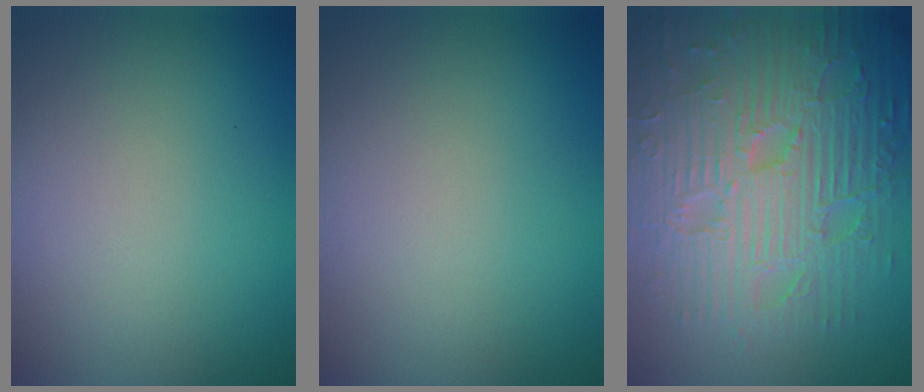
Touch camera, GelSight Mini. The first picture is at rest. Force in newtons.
{"total": 0.0}
{"total": 10.5, "press": 7.1, "slide": 7.8}